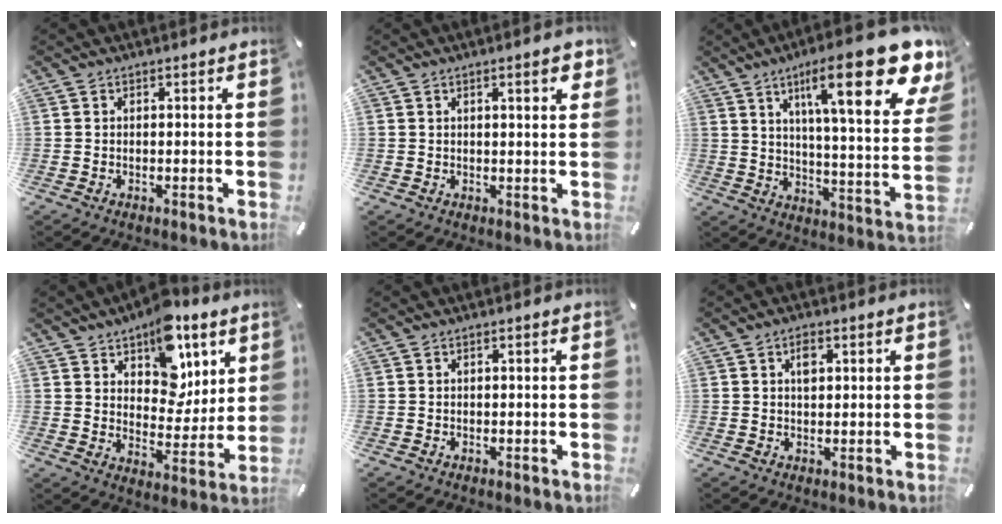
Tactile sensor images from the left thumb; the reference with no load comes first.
{"total": 3.2, "force": [1.8, 1.0, 2.5], "torque": [-0.035, -0.001, 0.027]}
{"total": 24.6, "force": [13.1, 6.4, 19.8], "torque": [-0.294, -0.077, 0.196]}
{"total": 14.2, "force": [8.7, 9.1, 6.6], "torque": [-0.081, -0.061, 0.153]}
{"total": 0.0}
{"total": 2.8, "force": [1.0, 1.6, 2.1], "torque": [-0.029, -0.001, 0.014]}